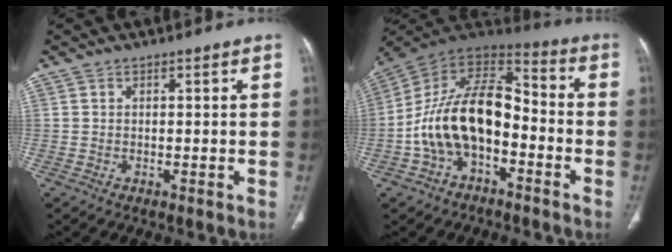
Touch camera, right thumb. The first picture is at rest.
{"total": 18.1, "force": [-4.5, 10.5, 14.0], "torque": [-0.236, 0.065, -0.084]}